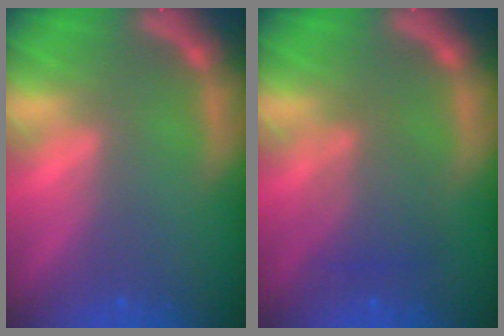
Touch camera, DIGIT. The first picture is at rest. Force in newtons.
{"total": 3.4}